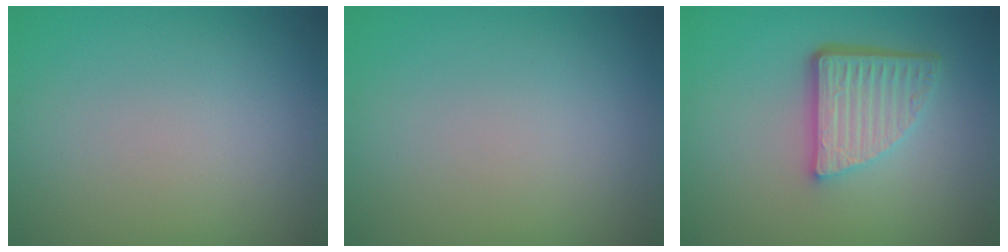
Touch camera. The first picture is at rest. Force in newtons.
{"total": 0.0}
{"total": 5.2, "press": 3.6, "slide": 3.7}